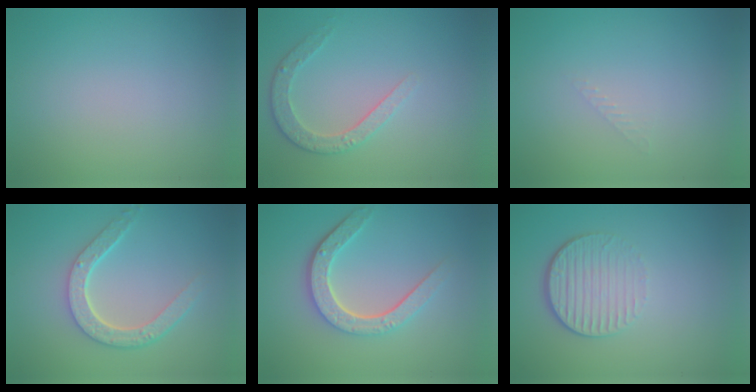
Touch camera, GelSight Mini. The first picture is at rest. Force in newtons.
{"total": 2.6, "press": 2.5, "slide": 0.8}
{"total": 0.8, "press": 0.7, "slide": 0.2}
{"total": 4.2, "press": 3.3, "slide": 2.6}
{"total": 4.7, "press": 3.5, "slide": 3.0}
{"total": 4.2, "press": 2.8, "slide": 3.2}